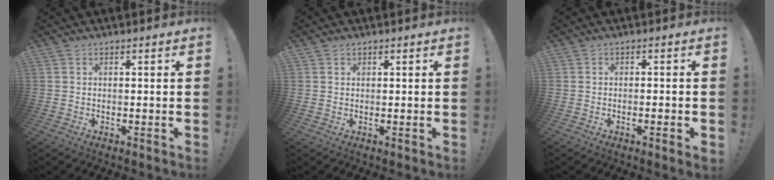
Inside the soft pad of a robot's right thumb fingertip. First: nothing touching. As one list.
[{"total": 0.7, "force": [0.6, 0.4, 0.0], "torque": [0.009, -0.005, 0.010]}, {"total": 2.0, "force": [-1.1, -0.2, 1.6], "torque": [-0.029, 0.001, -0.018]}]